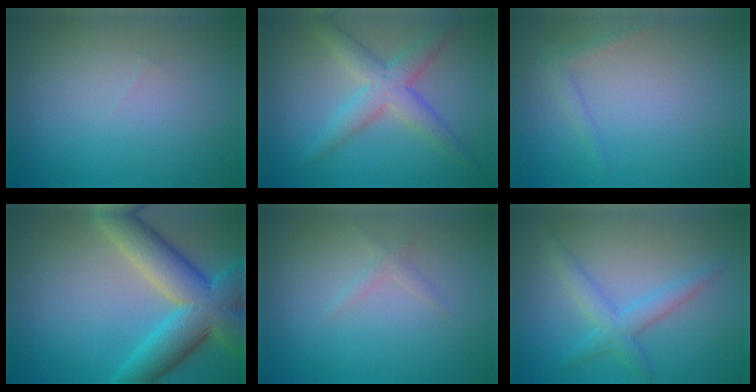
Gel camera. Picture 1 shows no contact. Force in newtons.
{"total": 4.2, "press": 4.2, "slide": 0.0}
{"total": 1.2, "press": 1.2, "slide": 0.1}
{"total": 9.6, "press": 9.6, "slide": 0.4}
{"total": 0.9, "press": 0.9, "slide": 0.0}
{"total": 3.0, "press": 3.0, "slide": 0.0}